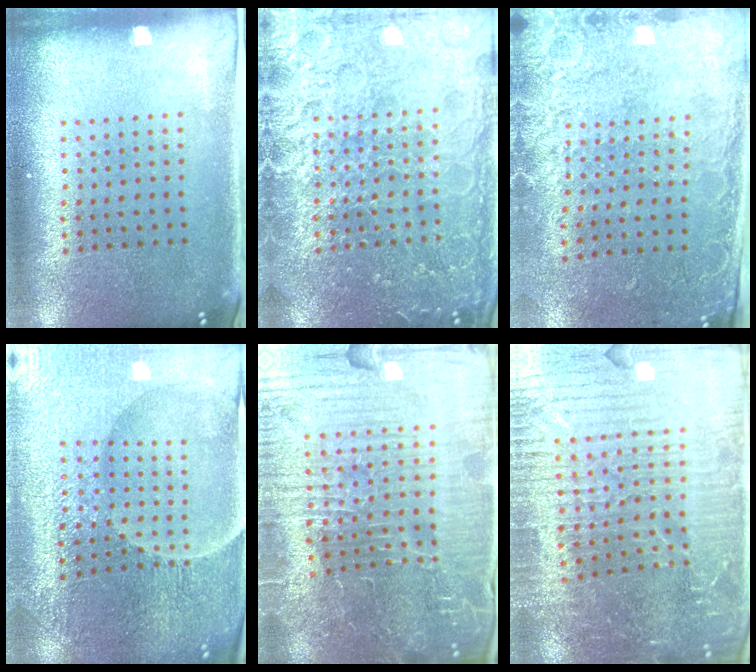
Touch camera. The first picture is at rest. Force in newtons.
{"total": 7.0, "press": 6.9, "slide": 0.8}
{"total": 2.6, "press": 2.1, "slide": 1.5}
{"total": 4.4, "press": 4.4, "slide": 0.8}
{"total": 7.3, "press": 6.6, "slide": 3.3}
{"total": 5.3, "press": 4.9, "slide": 1.9}